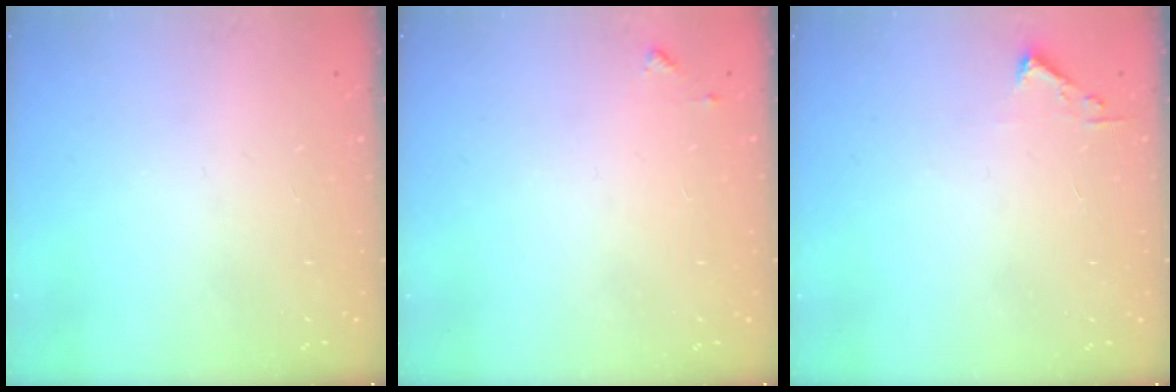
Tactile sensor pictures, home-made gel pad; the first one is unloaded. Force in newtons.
{"total": 5.1, "press": 5.1, "slide": 0.4}
{"total": 2.4, "press": 2.4, "slide": 0.3}